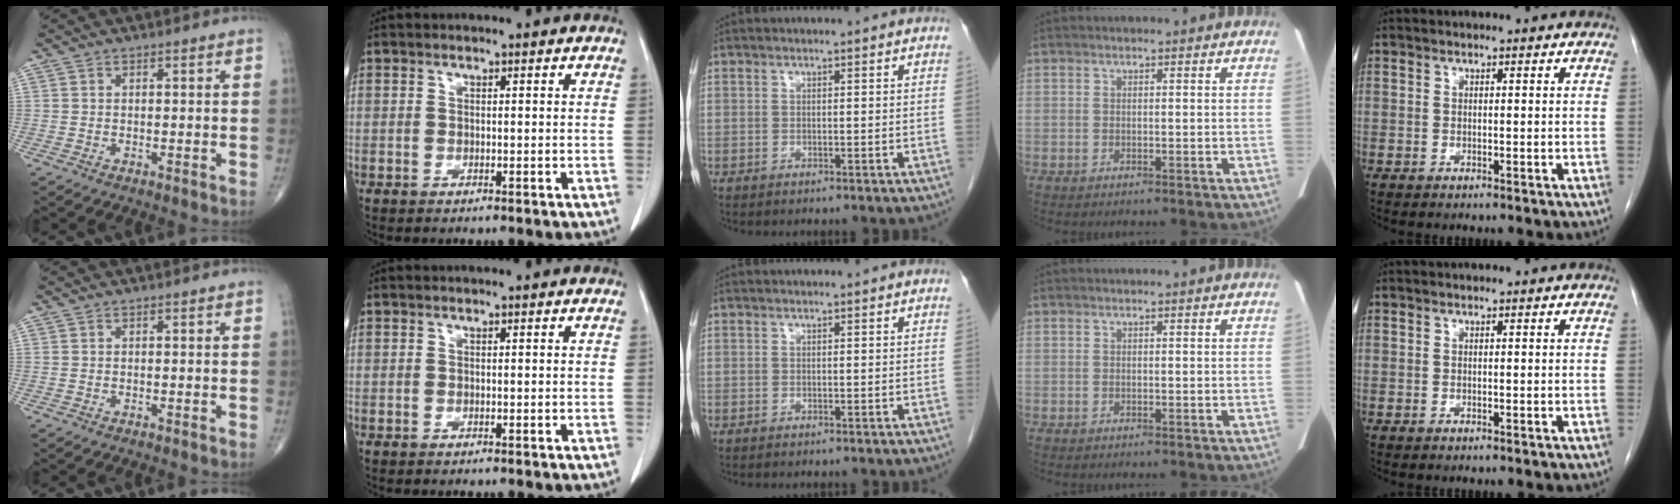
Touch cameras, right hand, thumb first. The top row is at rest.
{}